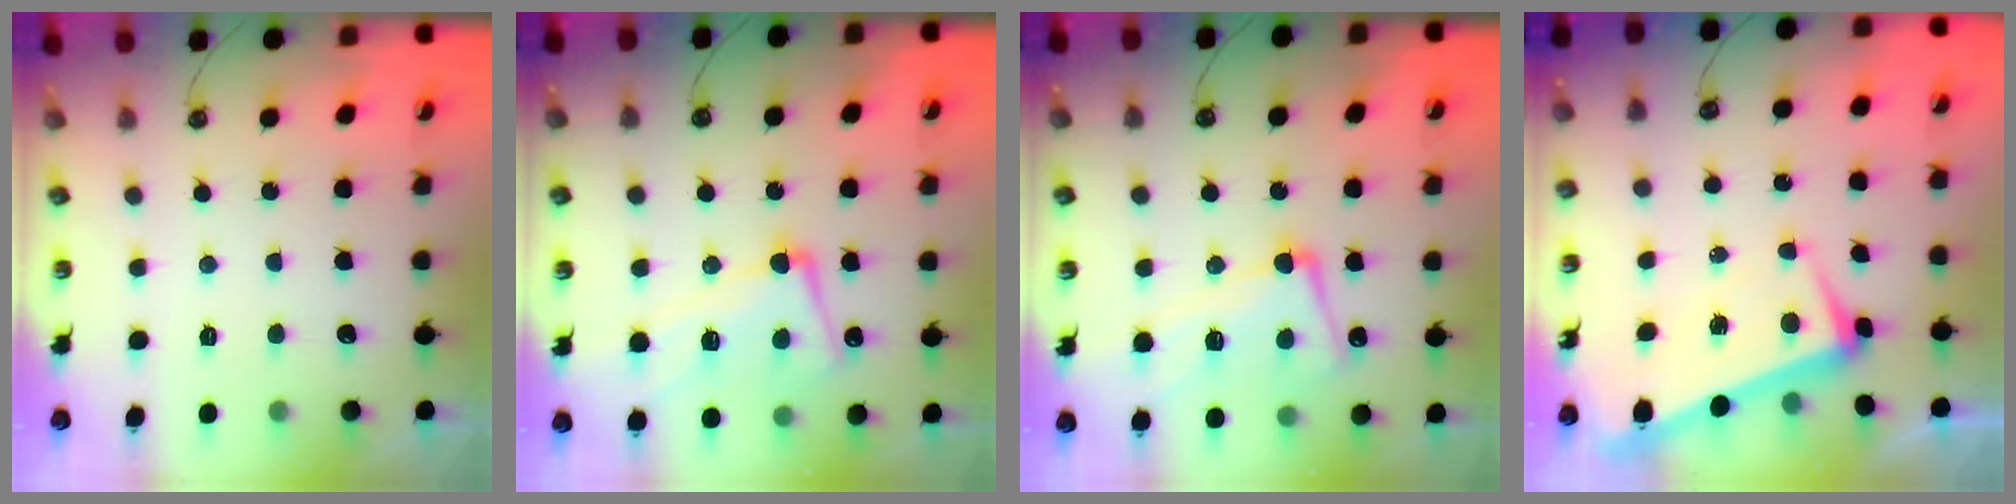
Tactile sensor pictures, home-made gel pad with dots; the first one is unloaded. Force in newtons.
{"total": 7.9, "press": 7.8, "slide": 1.1}
{"total": 7.9, "press": 7.8, "slide": 1.1}
{"total": 1.4, "press": 1.1, "slide": 0.8}